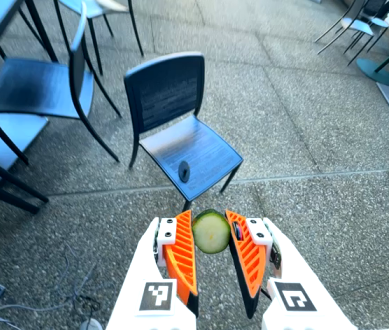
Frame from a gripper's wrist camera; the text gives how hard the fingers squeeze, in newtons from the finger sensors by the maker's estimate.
{"total": 9.1, "left": 8.6, "right": 9.5}